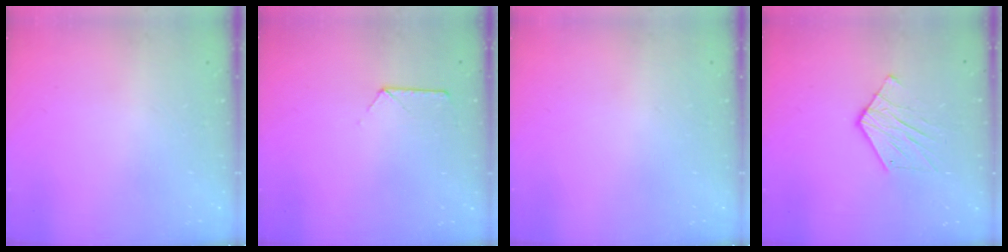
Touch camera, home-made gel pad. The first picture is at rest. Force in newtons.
{"total": 6.0, "press": 6.0, "slide": 0.5}
{"total": 0.0}
{"total": 8.7, "press": 8.7, "slide": 0.4}